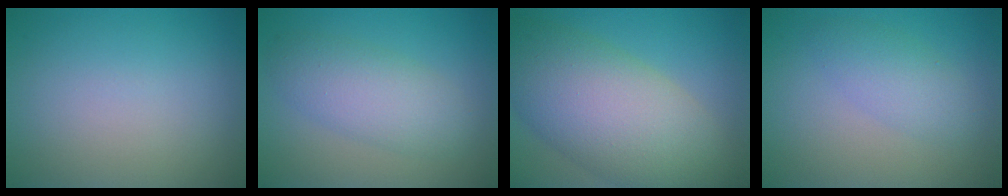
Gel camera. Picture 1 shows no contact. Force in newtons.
{"total": 4.4, "press": 4.4, "slide": 0.2}
{"total": 11.0, "press": 11.0, "slide": 0.5}
{"total": 2.7, "press": 2.7, "slide": 0.0}